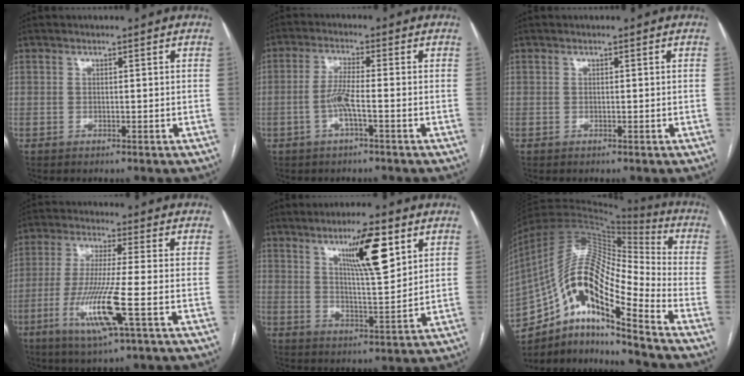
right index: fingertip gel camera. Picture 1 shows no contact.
{"total": 4.2, "force": [-1.3, 0.1, 4.0], "torque": [-0.086, 0.002, -0.027]}
{"total": 0.0}
{"total": 11.2, "force": [-3.6, -0.2, 10.6], "torque": [-0.219, -0.023, -0.071]}
{"total": 11.0, "force": [5.6, 1.5, 9.4], "torque": [-0.157, -0.002, 0.093]}
{"total": 17.8, "force": [-9.1, 3.9, 14.8], "torque": [-0.282, 0.042, -0.156]}